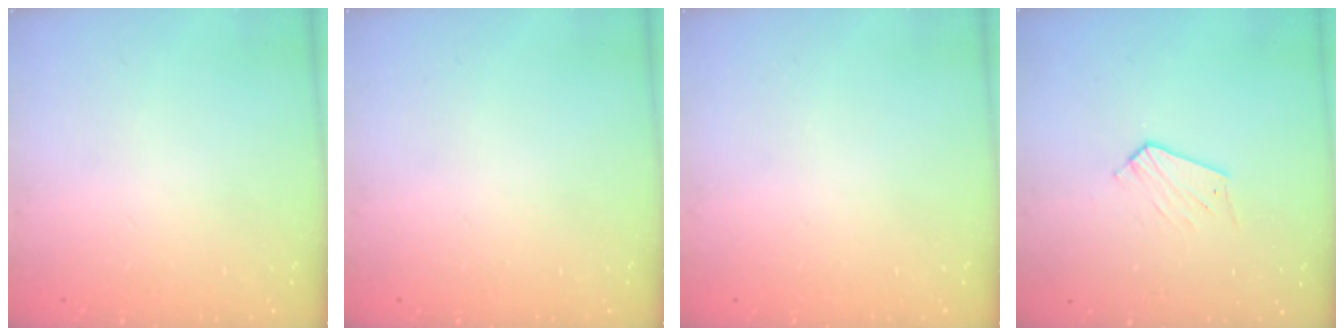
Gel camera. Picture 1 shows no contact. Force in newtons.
{"total": 0.0}
{"total": 0.0}
{"total": 4.2, "press": 4.2, "slide": 0.4}